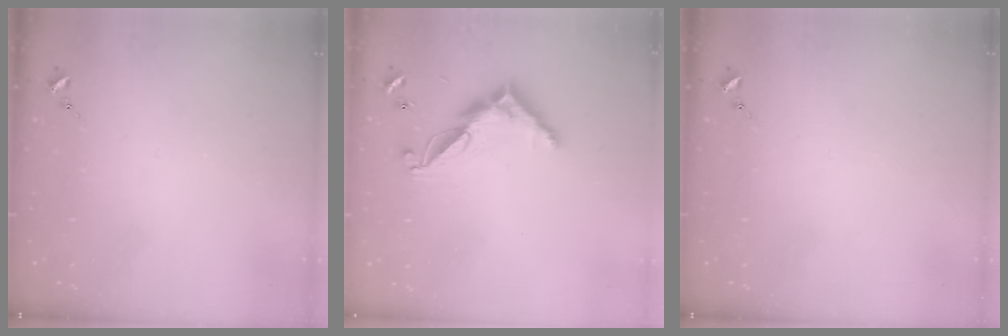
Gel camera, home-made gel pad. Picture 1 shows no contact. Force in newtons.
{"total": 11.6, "press": 11.6, "slide": 0.4}
{"total": 0.0}